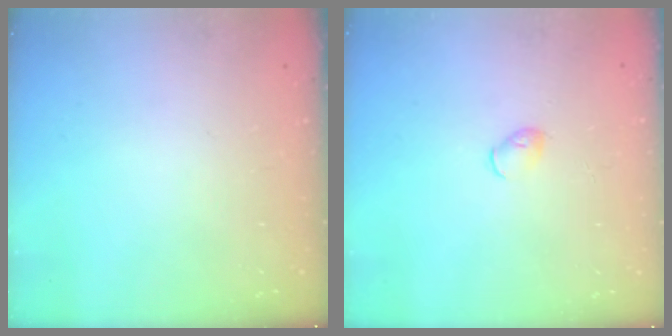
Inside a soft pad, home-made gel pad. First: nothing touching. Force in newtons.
{"total": 2.9, "press": 2.9, "slide": 0.7}